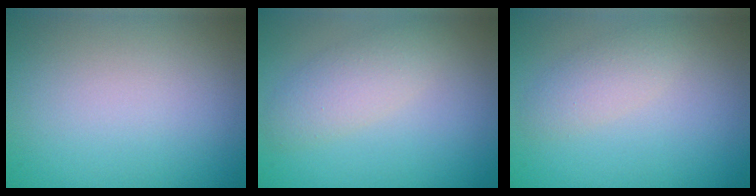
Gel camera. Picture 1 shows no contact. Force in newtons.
{"total": 3.0, "press": 3.0, "slide": 0.1}
{"total": 2.2, "press": 2.2, "slide": 0.0}